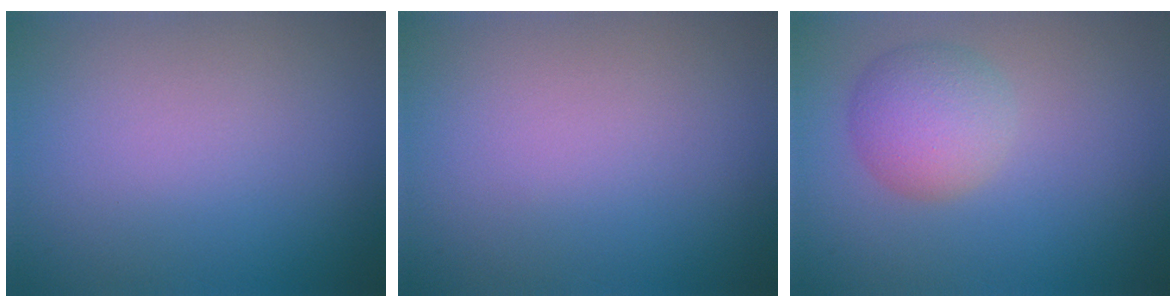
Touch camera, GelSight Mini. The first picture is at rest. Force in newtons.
{"total": 0.0}
{"total": 4.0, "press": 4.0, "slide": 0.1}